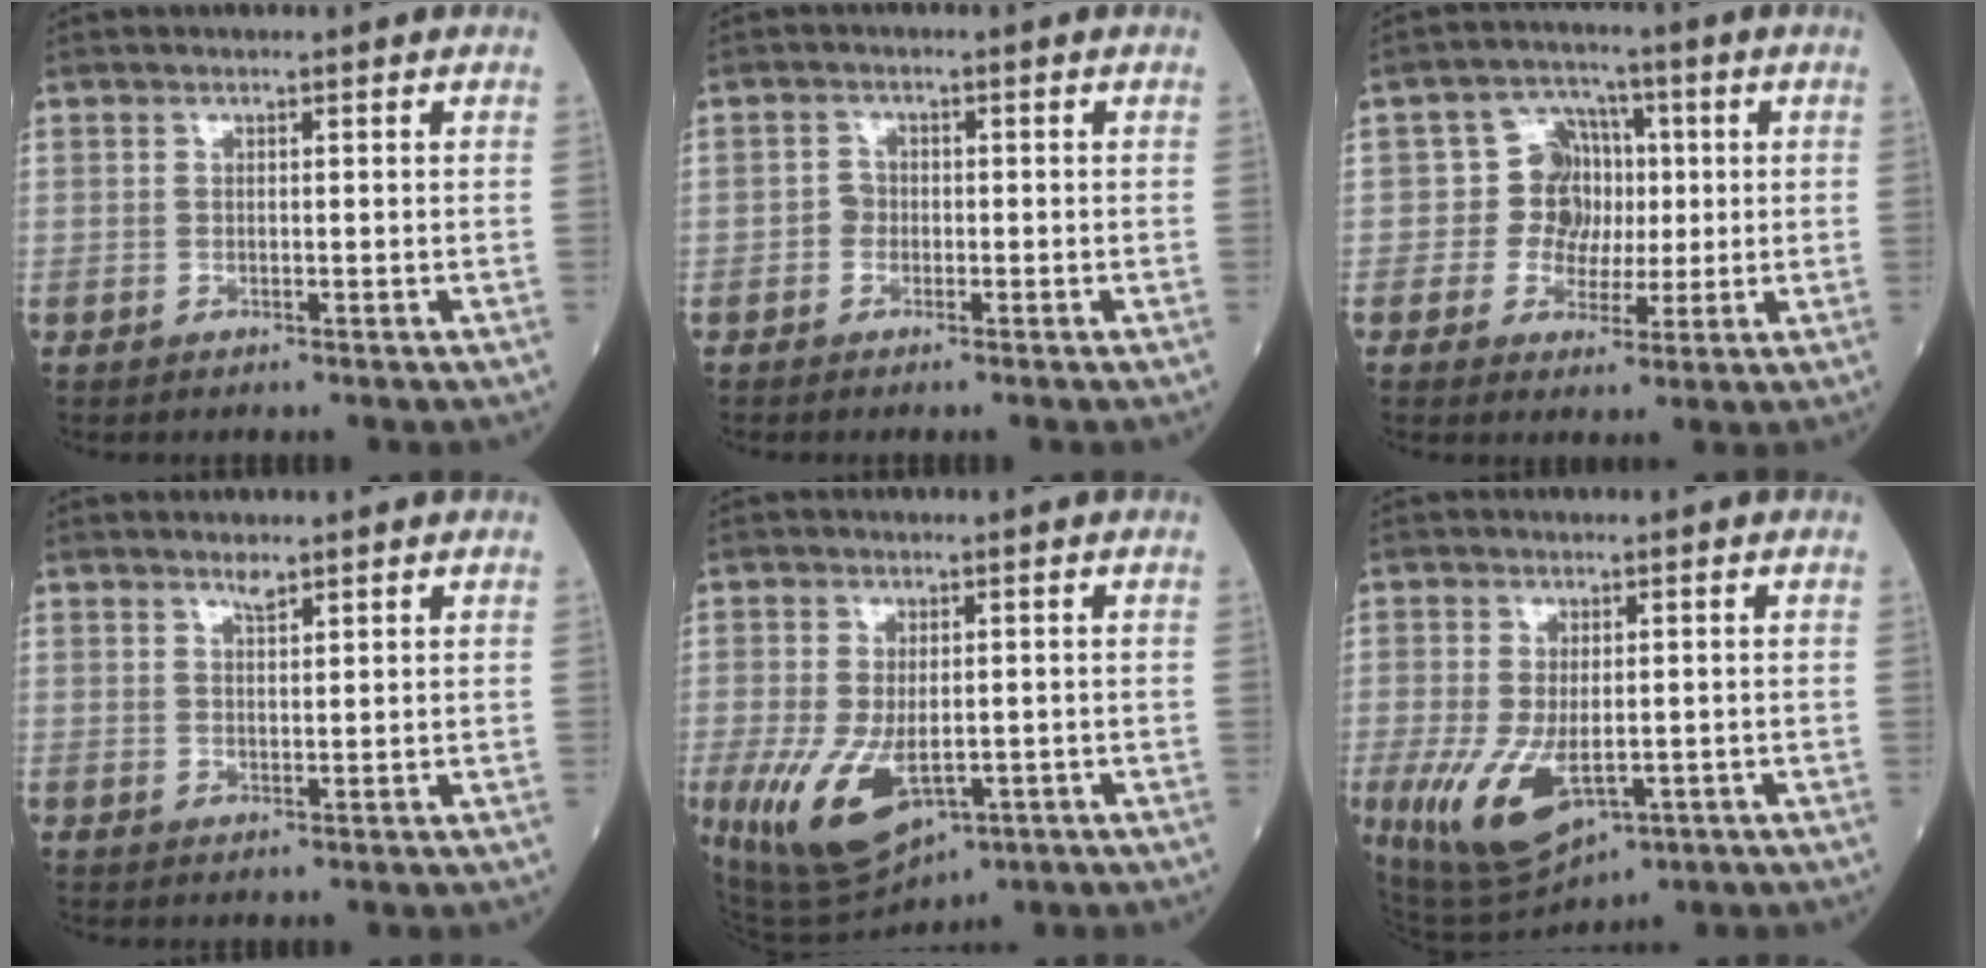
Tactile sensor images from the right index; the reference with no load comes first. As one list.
[{"total": 1.4, "force": [-0.8, 1.1, 0.3], "torque": [0.000, 0.007, -0.018]}, {"total": 6.9, "force": [0.3, 6.2, 2.9], "torque": [-0.043, 0.026, 0.004]}, {"total": 1.5, "force": [1.3, 0.2, 0.8], "torque": [-0.018, -0.001, 0.024]}, {"total": 12.2, "force": [-4.5, 6.2, 9.5], "torque": [-0.184, -0.019, -0.059]}, {"total": 11.1, "force": [-3.7, 5.3, 9.0], "torque": [-0.172, -0.021, -0.048]}]